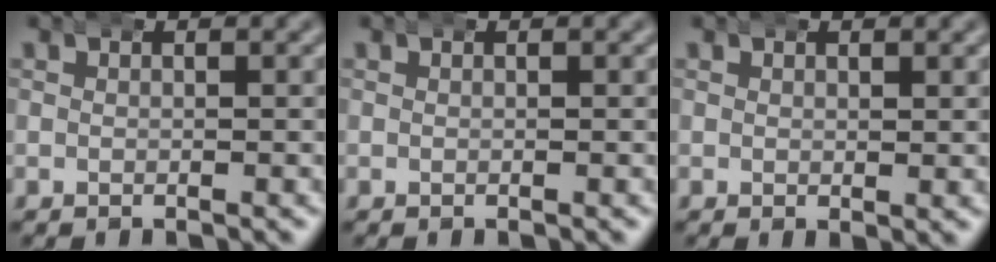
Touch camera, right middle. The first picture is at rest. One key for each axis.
{"total": 0.0}
{"total": 0.5, "fx": 0.3, "fy": 0.2, "fz": 0.4, "tx": -0.004, "ty": -0.005, "tz": 0.007}